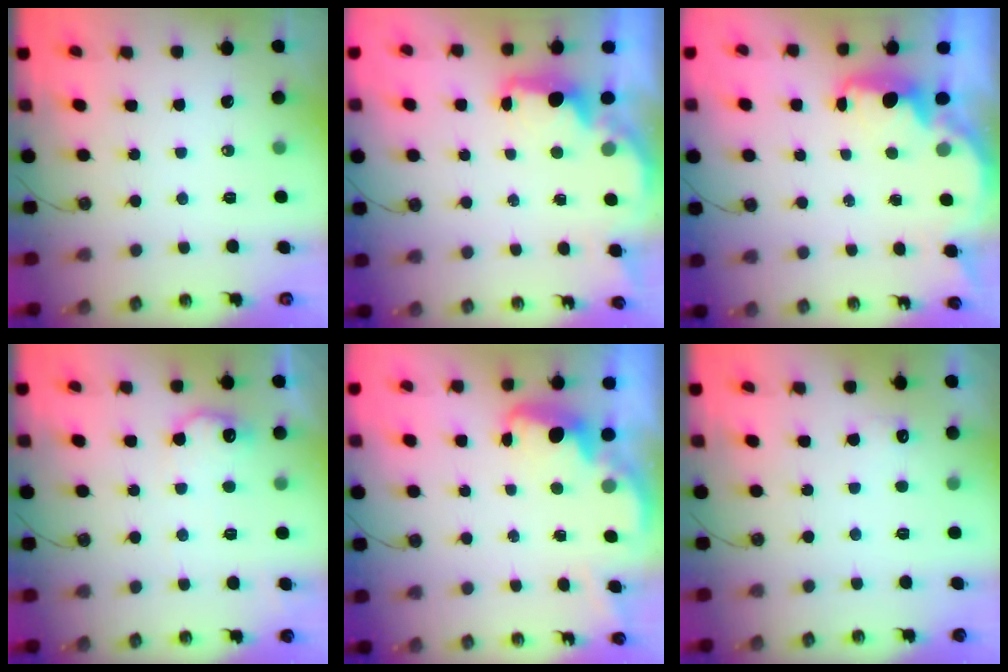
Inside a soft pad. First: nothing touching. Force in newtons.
{"total": 2.5, "press": 2.4, "slide": 0.8}
{"total": 2.2, "press": 2.2, "slide": 0.4}
{"total": 10.9, "press": 10.9, "slide": 0.5}
{"total": 2.6, "press": 2.6, "slide": 0.5}
{"total": 5.1, "press": 5.0, "slide": 1.2}